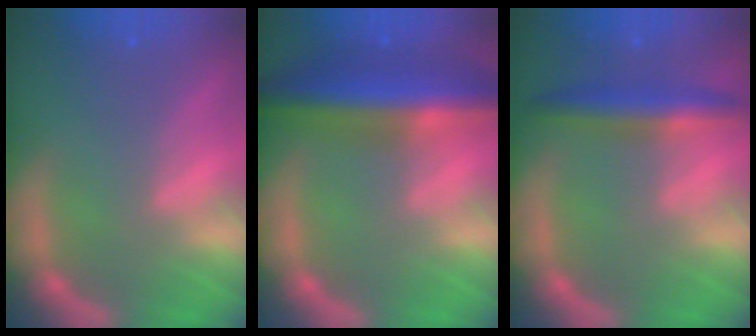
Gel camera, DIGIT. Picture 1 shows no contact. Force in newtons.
{"total": 9.5}
{"total": 4.4}